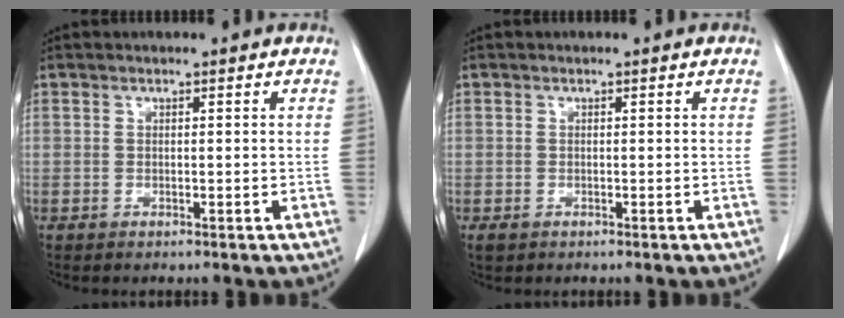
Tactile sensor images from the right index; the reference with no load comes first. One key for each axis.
{"total": 0.9, "fx": -0.3, "fy": 0.9, "fz": 0.3, "tx": -0.008, "ty": 0.004, "tz": 0.001}